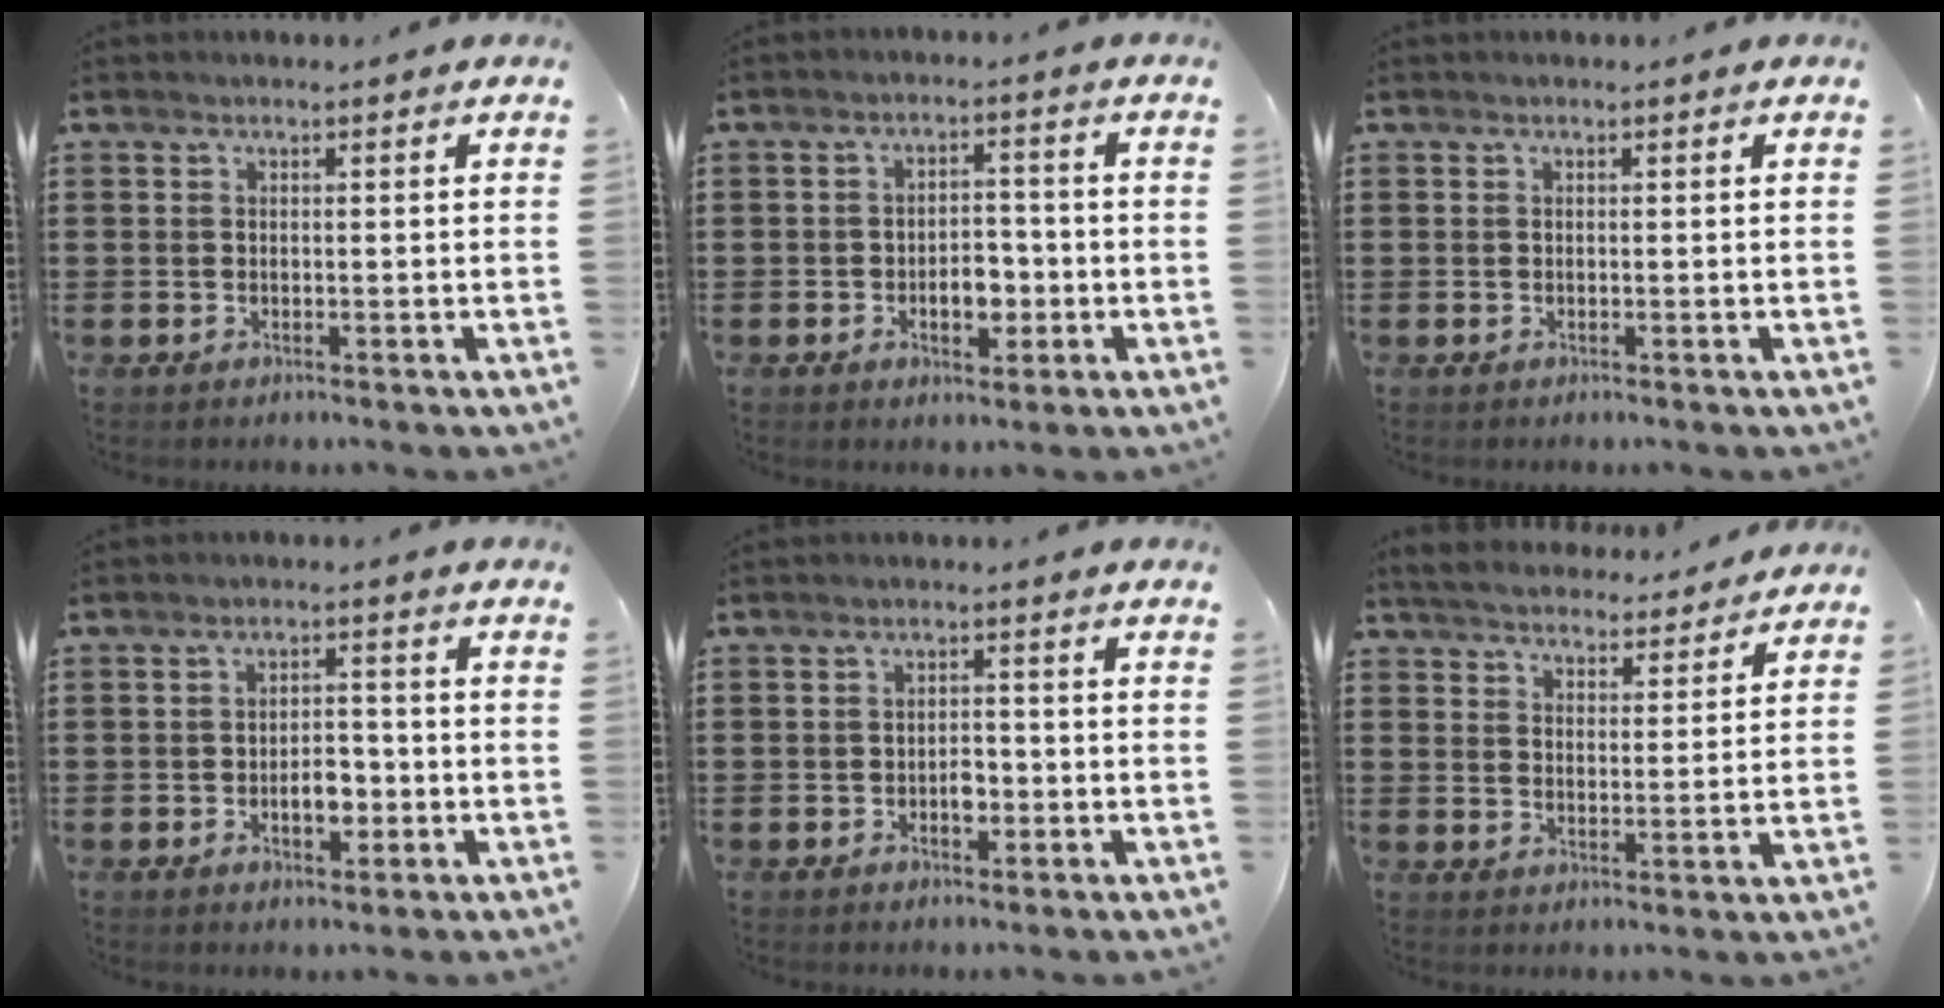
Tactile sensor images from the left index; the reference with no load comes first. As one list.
[{"total": 5.0, "force": [-1.5, 2.8, 3.8], "torque": [-0.062, 0.006, -0.030]}, {"total": 0.0}, {"total": 4.5, "force": [-1.3, 2.4, 3.7], "torque": [-0.058, 0.004, -0.027]}, {"total": 2.6, "force": [-0.8, 1.4, 2.1], "torque": [-0.041, 0.003, -0.015]}, {"total": 4.3, "force": [4.3, 0.4, 0.4], "torque": [-0.028, -0.022, 0.073]}]